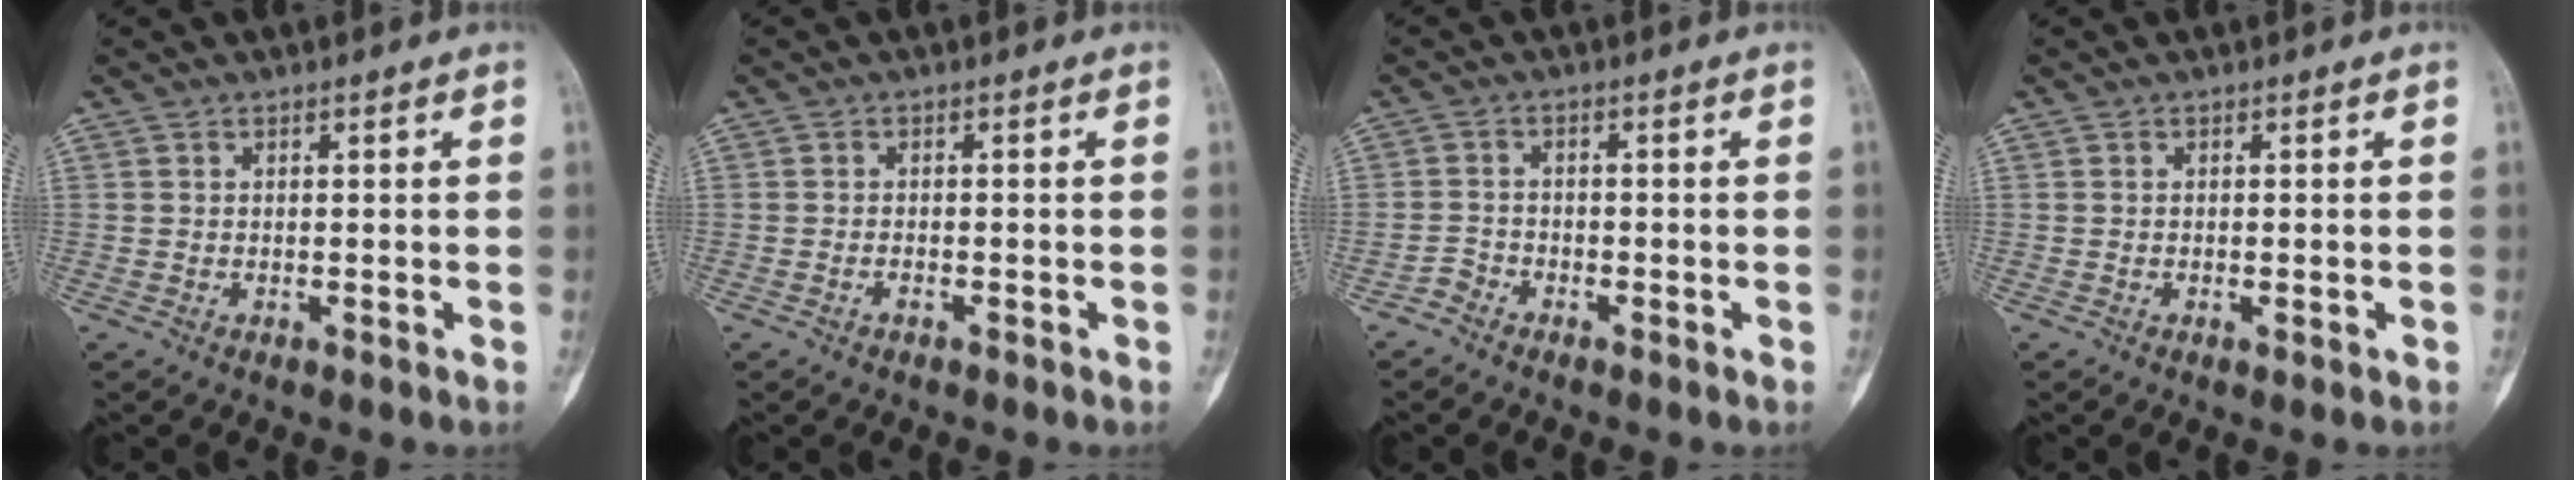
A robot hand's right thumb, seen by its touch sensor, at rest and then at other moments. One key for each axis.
{"total": 0.7, "fx": -0.5, "fy": 0.3, "fz": 0.2, "tx": -0.007, "ty": 0.005, "tz": -0.013}
{"total": 1.9, "fx": -1.7, "fy": 0.8, "fz": -0.2, "tx": 0.005, "ty": 0.007, "tz": -0.040}
{"total": 1.0, "fx": -0.3, "fy": 0.4, "fz": 0.9, "tx": -0.013, "ty": -0.002, "tz": -0.004}